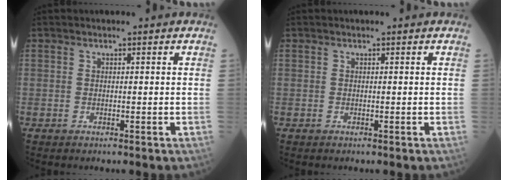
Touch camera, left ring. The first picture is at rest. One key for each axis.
{"total": 0.0}